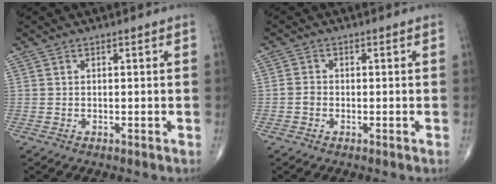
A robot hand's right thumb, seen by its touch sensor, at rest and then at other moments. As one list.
[{"total": 1.5, "force": [-0.5, 1.1, 0.8], "torque": [-0.012, 0.004, -0.012]}]